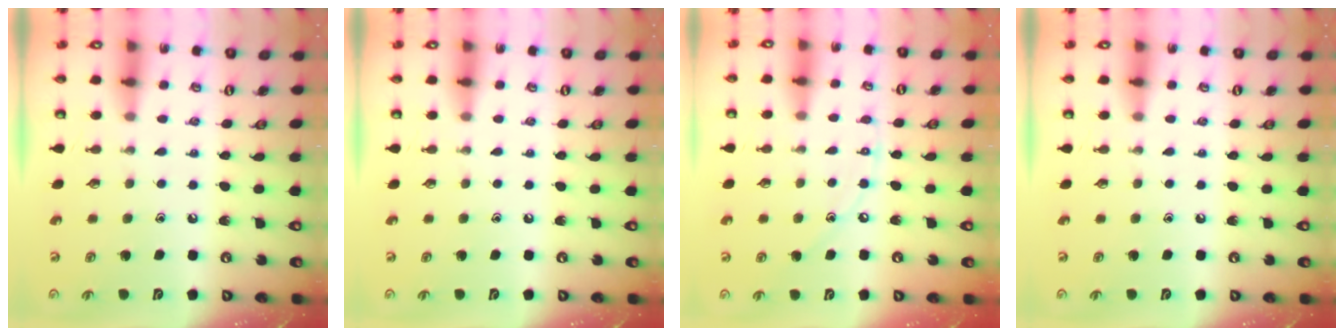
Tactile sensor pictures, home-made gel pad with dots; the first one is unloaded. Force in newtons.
{"total": 0.0}
{"total": 7.2, "press": 7.1, "slide": 0.8}
{"total": 0.0}